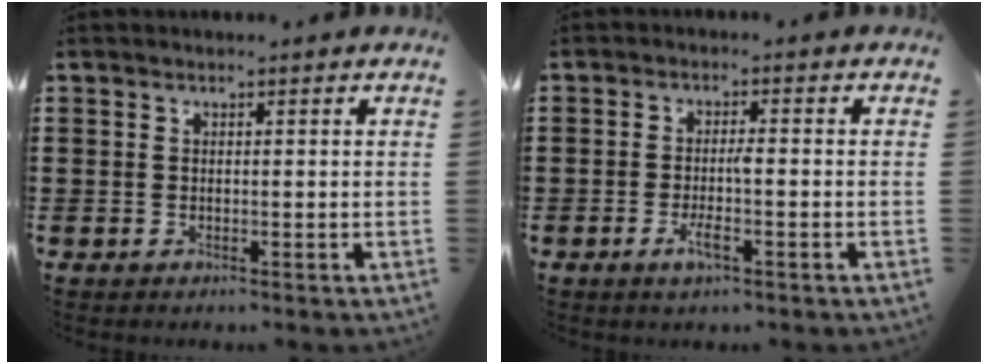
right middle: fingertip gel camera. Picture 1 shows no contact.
{"total": 3.2, "force": [-1.2, 0.6, 2.9], "torque": [-0.056, -0.001, -0.024]}